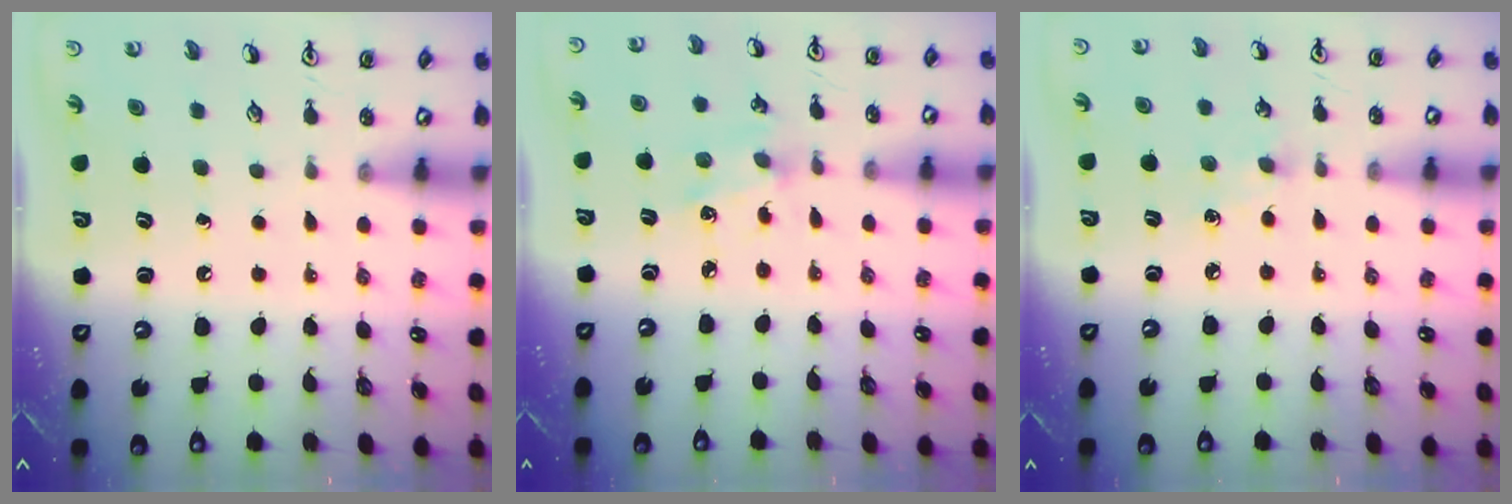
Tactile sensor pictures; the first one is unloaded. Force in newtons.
{"total": 2.9, "press": 2.8, "slide": 0.8}
{"total": 5.5, "press": 5.4, "slide": 0.7}